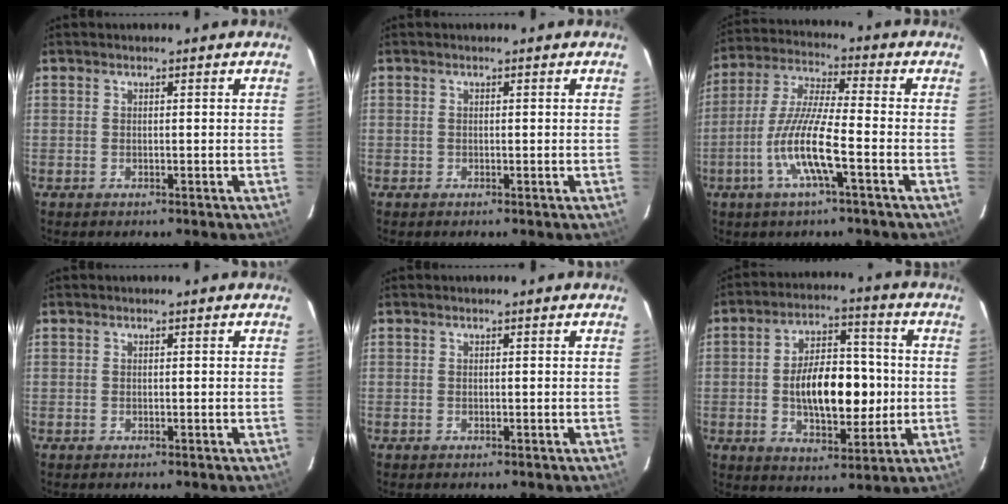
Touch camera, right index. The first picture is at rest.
{"total": 0.0}
{"total": 11.8, "force": [-4.5, 1.1, 10.9], "torque": [-0.229, -0.004, -0.089]}
{"total": 0.0}
{"total": 0.0}
{"total": 14.7, "force": [-1.2, 7.4, 12.7], "torque": [-0.218, 0.015, -0.012]}